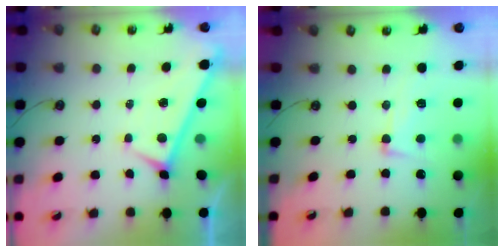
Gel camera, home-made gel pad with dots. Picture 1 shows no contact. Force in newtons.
{"total": 6.7, "press": 6.6, "slide": 1.3}